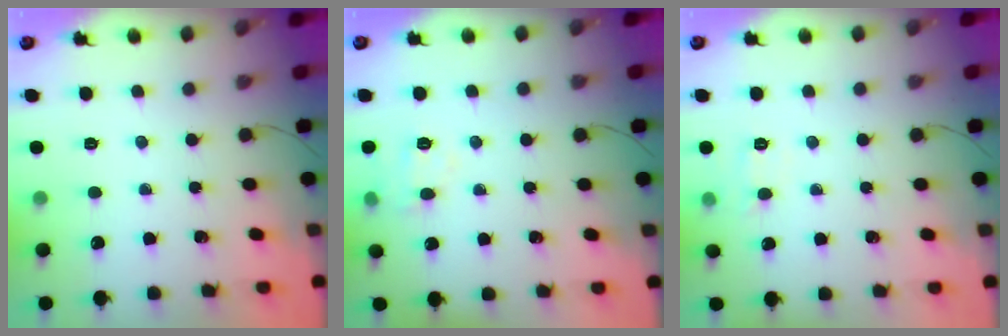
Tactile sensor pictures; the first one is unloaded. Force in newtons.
{"total": 8.3, "press": 8.2, "slide": 1.5}
{"total": 6.4, "press": 6.2, "slide": 1.6}